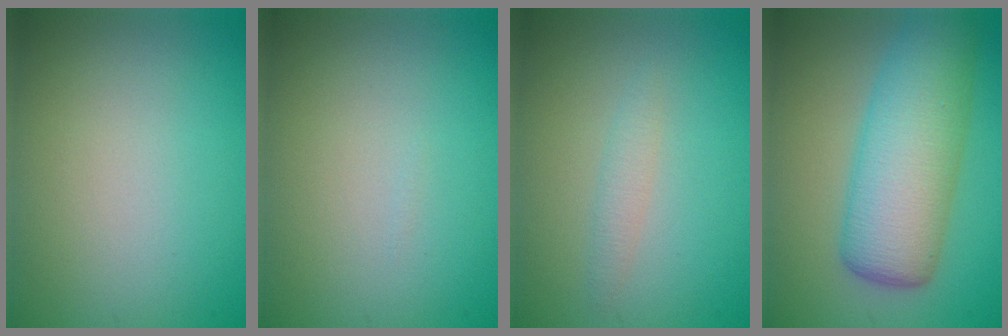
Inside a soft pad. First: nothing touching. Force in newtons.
{"total": 0.0}
{"total": 1.3, "press": 1.3, "slide": 0.0}
{"total": 8.4, "press": 8.3, "slide": 0.3}